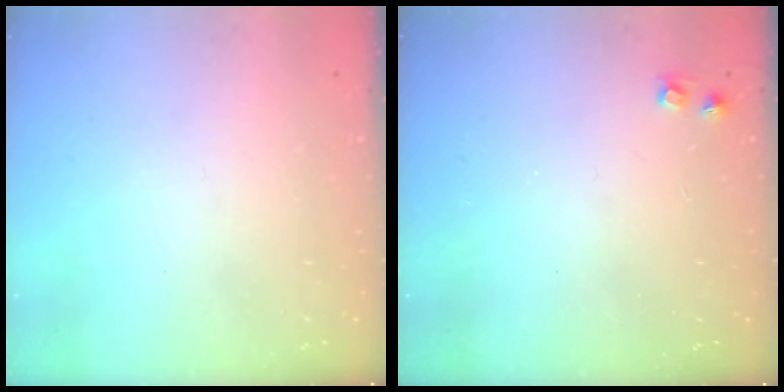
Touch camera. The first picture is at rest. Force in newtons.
{"total": 3.6, "press": 3.6, "slide": 0.6}